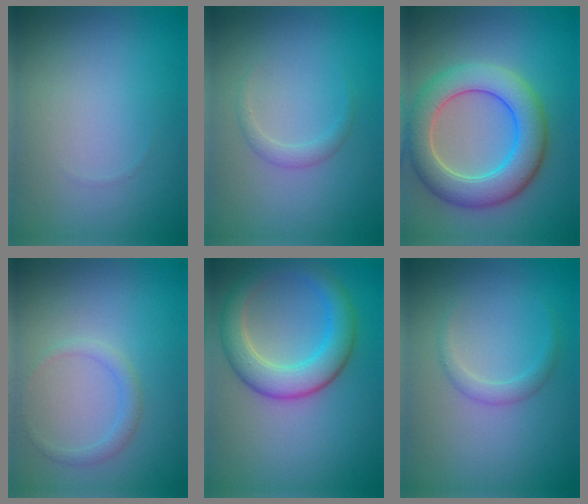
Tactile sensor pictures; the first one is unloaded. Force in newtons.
{"total": 1.1, "press": 1.1, "slide": 0.0}
{"total": 7.0, "press": 7.0, "slide": 0.1}
{"total": 1.3, "press": 1.3, "slide": 0.1}
{"total": 5.0, "press": 5.0, "slide": 0.3}
{"total": 1.3, "press": 1.3, "slide": 0.0}